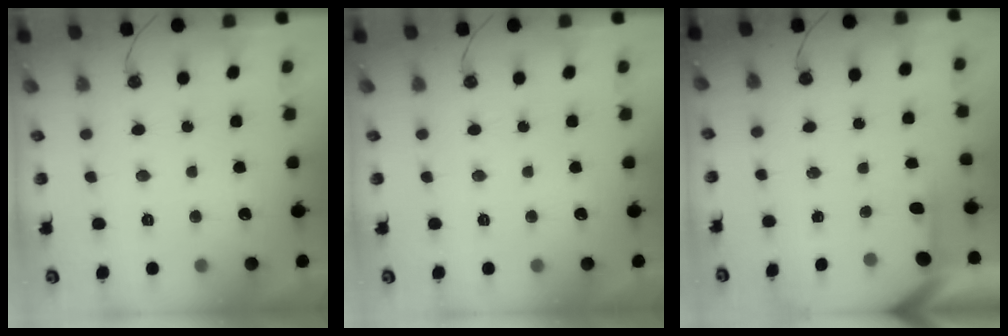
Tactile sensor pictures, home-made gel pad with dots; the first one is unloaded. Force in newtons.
{"total": 0.0}
{"total": 1.4, "press": 1.4, "slide": 0.2}